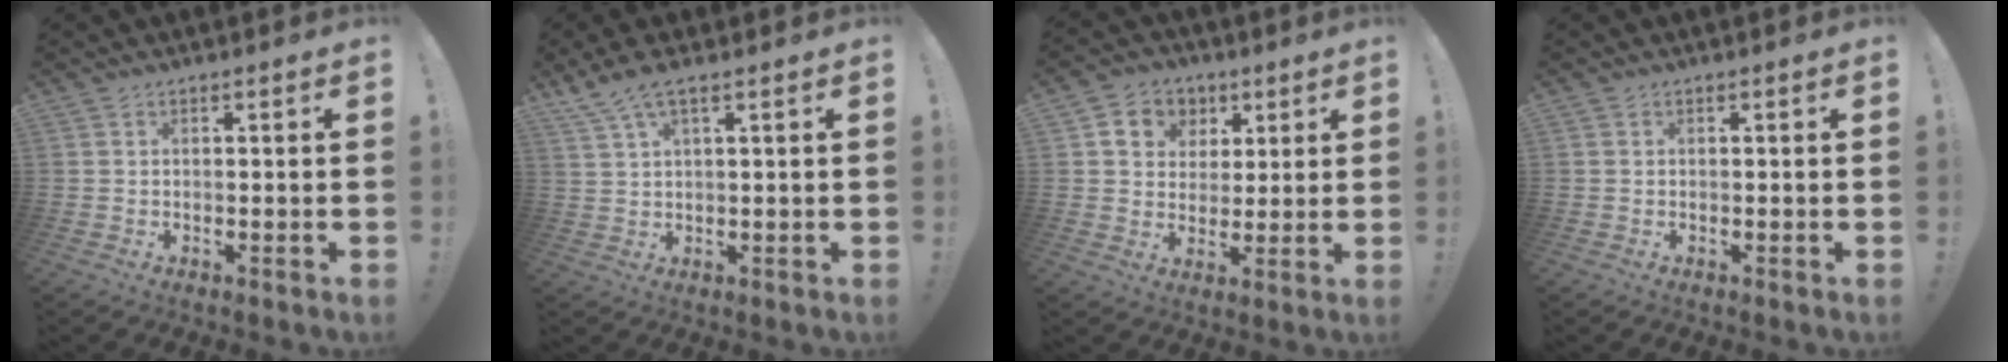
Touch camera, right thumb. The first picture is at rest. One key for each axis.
{"total": 5.3, "fx": 3.6, "fy": 0.7, "fz": 3.9, "tx": -0.086, "ty": -0.009, "tz": 0.068}
{"total": 8.5, "fx": 2.9, "fy": 7.6, "fz": 2.5, "tx": -0.036, "ty": -0.011, "tz": 0.062}
{"total": 0.0}